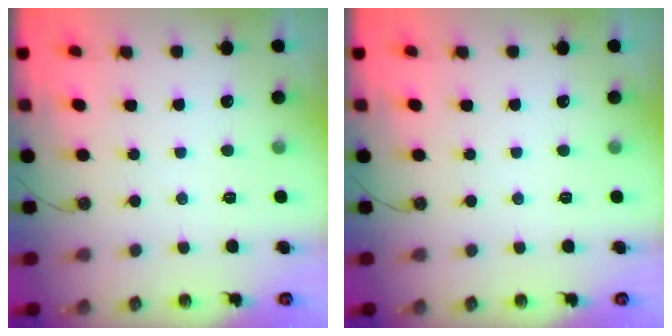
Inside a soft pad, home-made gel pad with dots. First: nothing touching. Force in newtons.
{"total": 0.0}